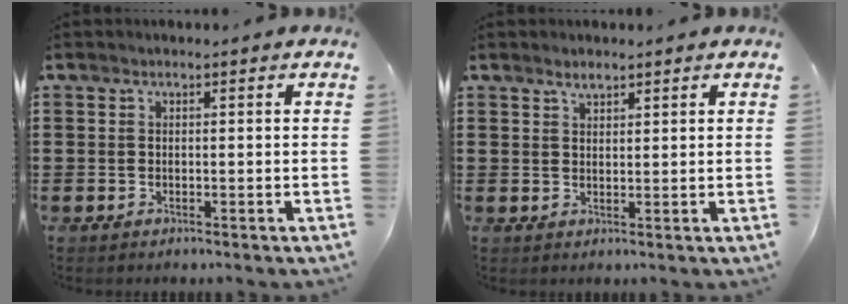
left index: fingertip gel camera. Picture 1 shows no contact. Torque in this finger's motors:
{"motor_torque": [0.05, -0.22, 0.18, 0.04]}